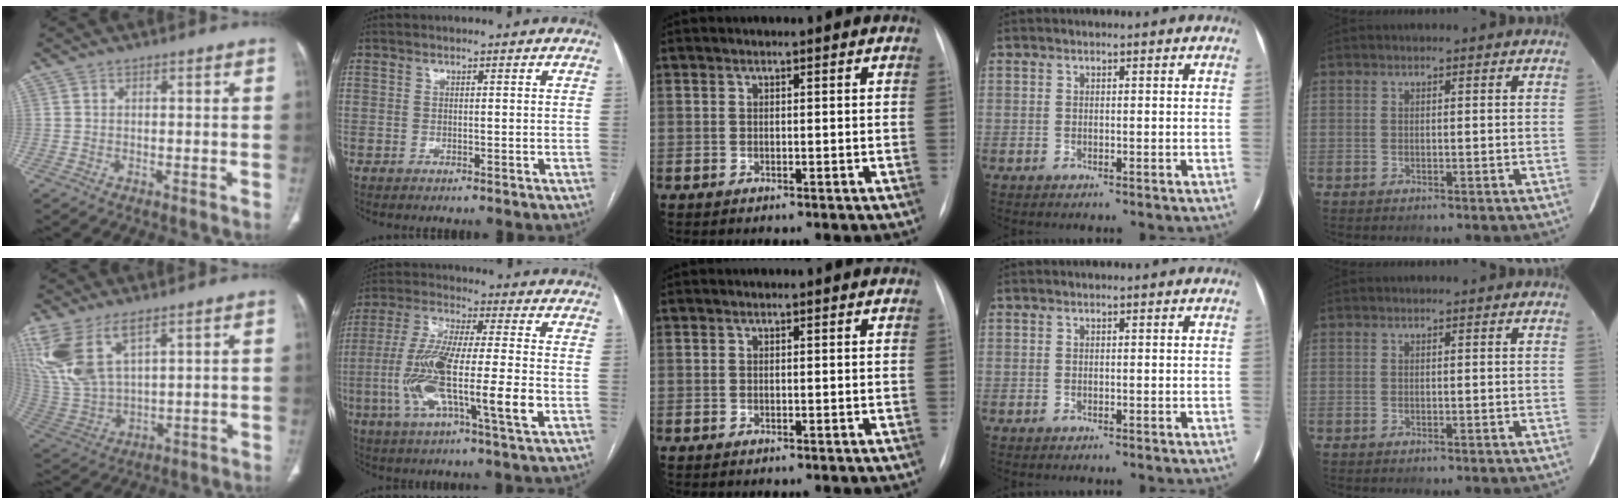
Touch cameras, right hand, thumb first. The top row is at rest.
{"thumb": {"total": 13.8, "force": [7.1, 6.2, 10.1], "torque": [-0.232, -0.017, 0.162]}, "index": {"total": 15.7, "force": [-3.5, 1.4, 15.2], "torque": [-0.296, -0.007, -0.066]}}